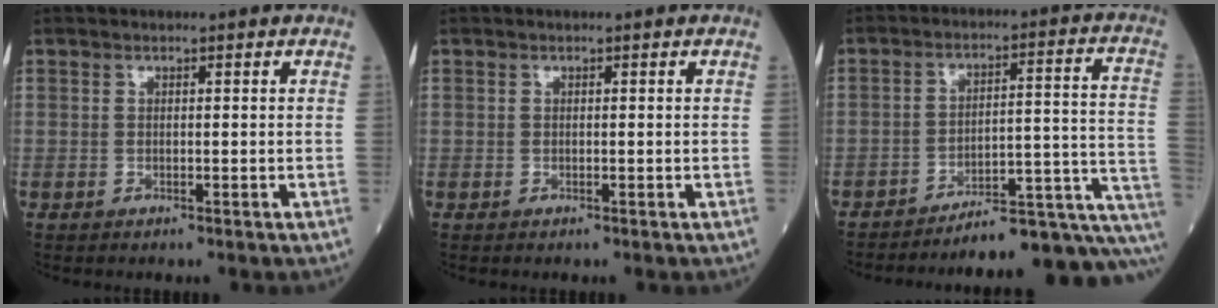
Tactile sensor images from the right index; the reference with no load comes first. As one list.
[{"total": 0.0}, {"total": 15.0, "force": [-13.1, 0.9, 7.3], "torque": [-0.038, 0.049, -0.176]}]